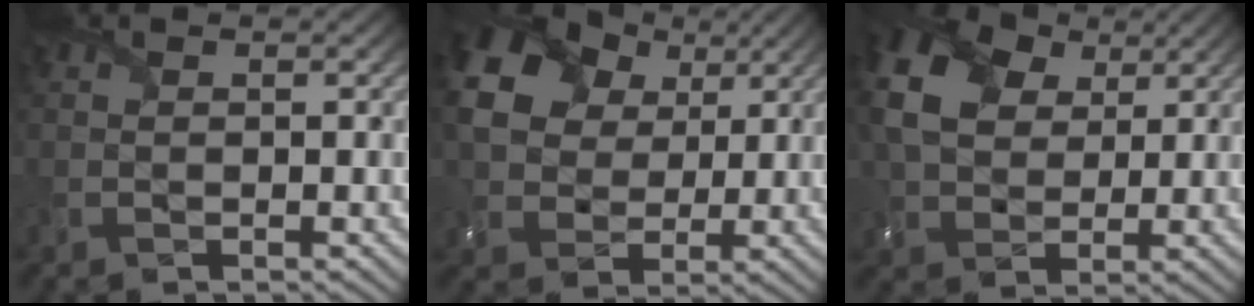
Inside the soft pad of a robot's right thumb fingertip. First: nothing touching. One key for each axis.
{"total": 15.9, "fx": 6.6, "fy": 11.6, "fz": 8.6, "tx": -0.235, "ty": 0.047, "tz": 0.129}
{"total": 12.9, "fx": 4.7, "fy": 9.0, "fz": 7.9, "tx": -0.211, "ty": 0.024, "tz": 0.081}